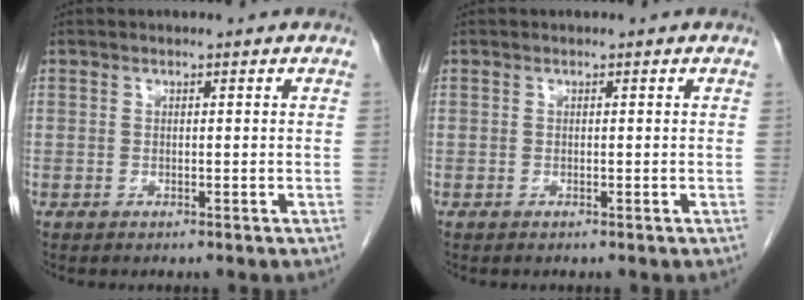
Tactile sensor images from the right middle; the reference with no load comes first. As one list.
[{"total": 0.0}]